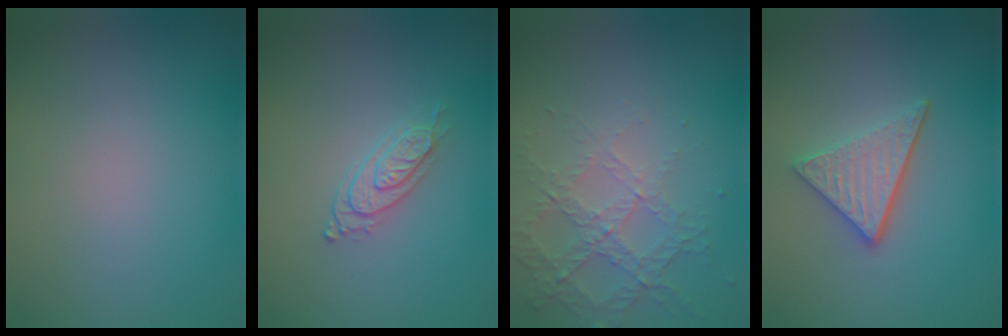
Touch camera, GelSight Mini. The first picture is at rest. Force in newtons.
{"total": 2.5, "press": 2.1, "slide": 1.4}
{"total": 4.2, "press": 2.9, "slide": 3.0}
{"total": 3.5, "press": 3.0, "slide": 1.9}